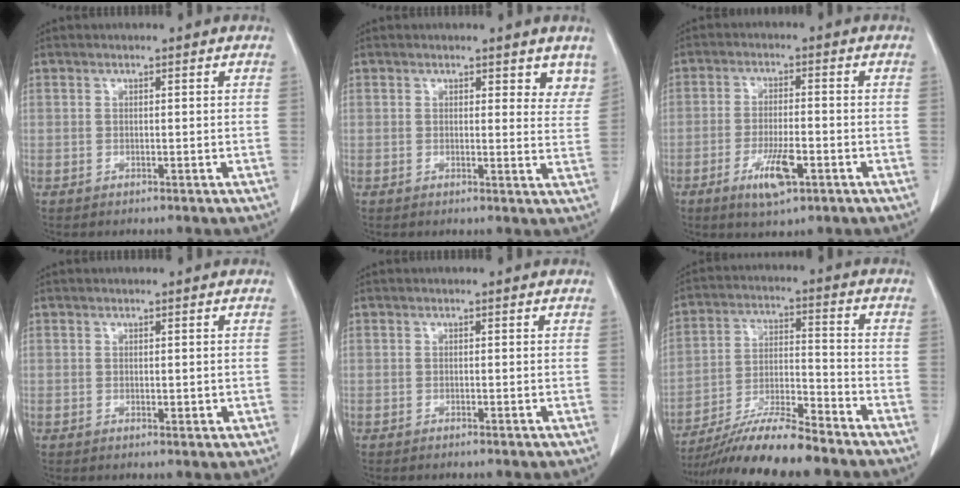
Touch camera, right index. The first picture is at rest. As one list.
[{"total": 4.6, "force": [3.5, 1.9, 2.3], "torque": [-0.001, -0.017, 0.028]}, {"total": 6.6, "force": [-3.1, 1.6, 5.6], "torque": [-0.105, -0.008, -0.049]}, {"total": 1.3, "force": [-0.1, 0.6, 1.1], "torque": [-0.014, -0.004, 0.002]}, {"total": 0.7, "force": [-0.6, -0.1, 0.3], "torque": [-0.006, 0.000, -0.010]}, {"total": 12.2, "force": [-10.5, 0.5, 6.2], "torque": [-0.109, -0.006, -0.187]}]